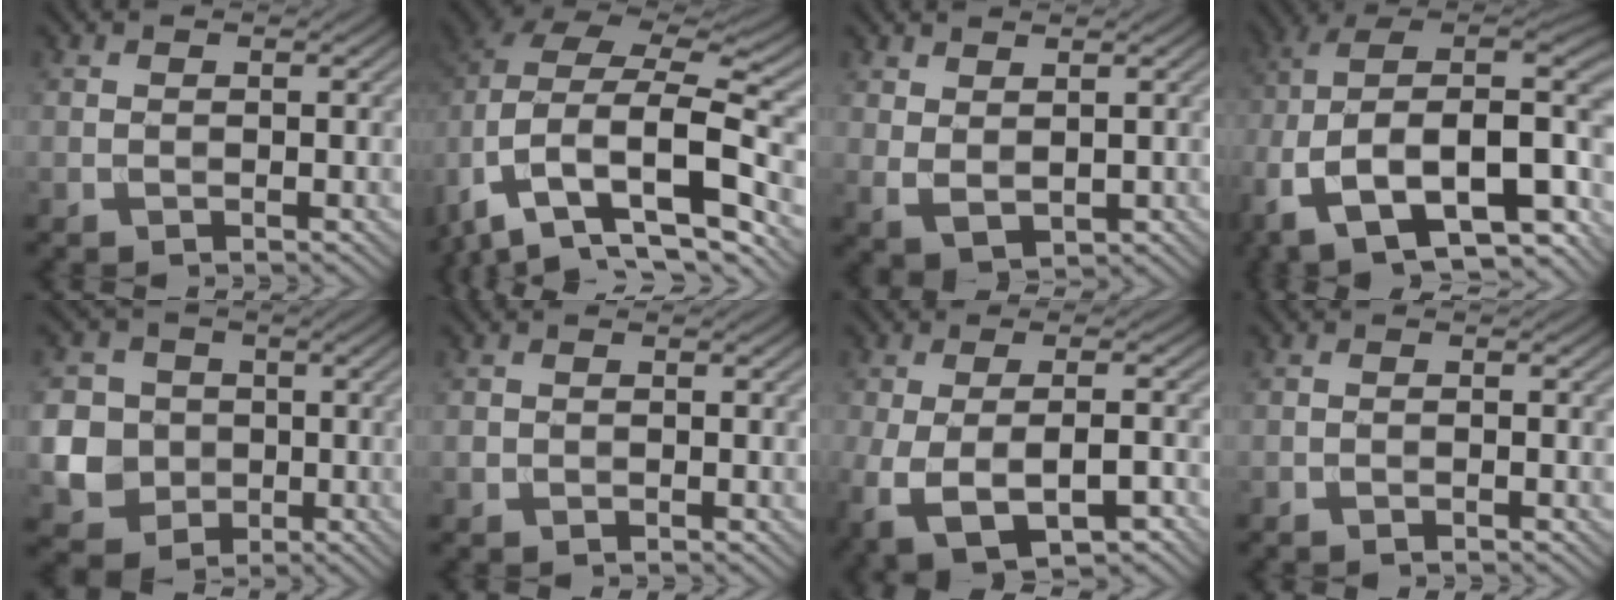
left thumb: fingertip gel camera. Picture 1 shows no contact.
{"total": 13.6, "force": [-6.8, 7.6, 8.9], "torque": [-0.192, -0.036, -0.080]}
{"total": 2.6, "force": [1.4, 1.3, 1.8], "torque": [-0.043, -0.006, 0.035]}
{"total": 19.7, "force": [-4.8, 12.0, 14.8], "torque": [-0.280, -0.021, -0.062]}
{"total": 9.0, "force": [-0.8, 8.5, 2.7], "torque": [-0.099, -0.012, -0.036]}
{"total": 0.7, "force": [-0.3, 0.6, 0.1], "torque": [-0.001, -0.003, -0.007]}
{"total": 9.0, "force": [-3.9, 3.9, 7.1], "torque": [-0.151, -0.024, -0.061]}
{"total": 0.8, "force": [-0.6, 0.0, 0.5], "torque": [-0.009, 0.001, -0.012]}